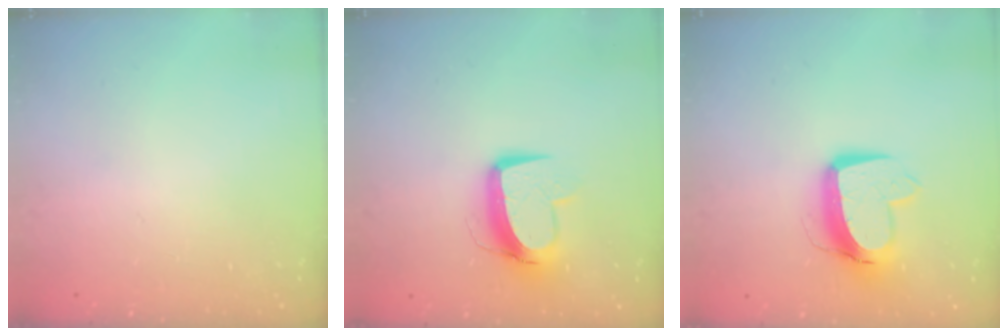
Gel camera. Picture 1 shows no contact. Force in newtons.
{"total": 11.8, "press": 11.7, "slide": 1.2}
{"total": 12.5, "press": 12.4, "slide": 1.5}